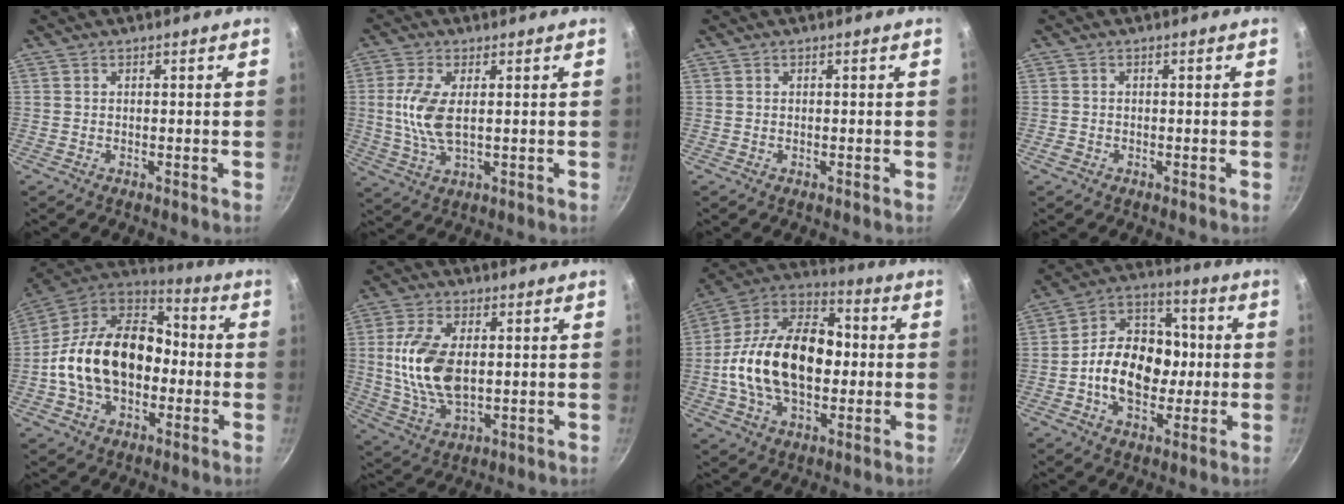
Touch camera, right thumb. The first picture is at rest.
{"total": 8.3, "force": [0.8, 3.6, 7.4], "torque": [-0.160, -0.002, 0.016]}
{"total": 0.0}
{"total": 1.1, "force": [-0.6, 0.9, 0.4], "torque": [-0.010, 0.004, -0.011]}
{"total": 21.7, "force": [-2.4, 15.0, 15.4], "torque": [-0.241, 0.052, -0.053]}
{"total": 13.5, "force": [1.1, 7.4, 11.2], "torque": [-0.215, -0.005, 0.024]}
{"total": 22.7, "force": [-1.0, 14.4, 17.6], "torque": [-0.281, 0.041, -0.033]}
{"total": 16.5, "force": [-1.7, 11.9, 11.3], "torque": [-0.145, 0.035, -0.045]}